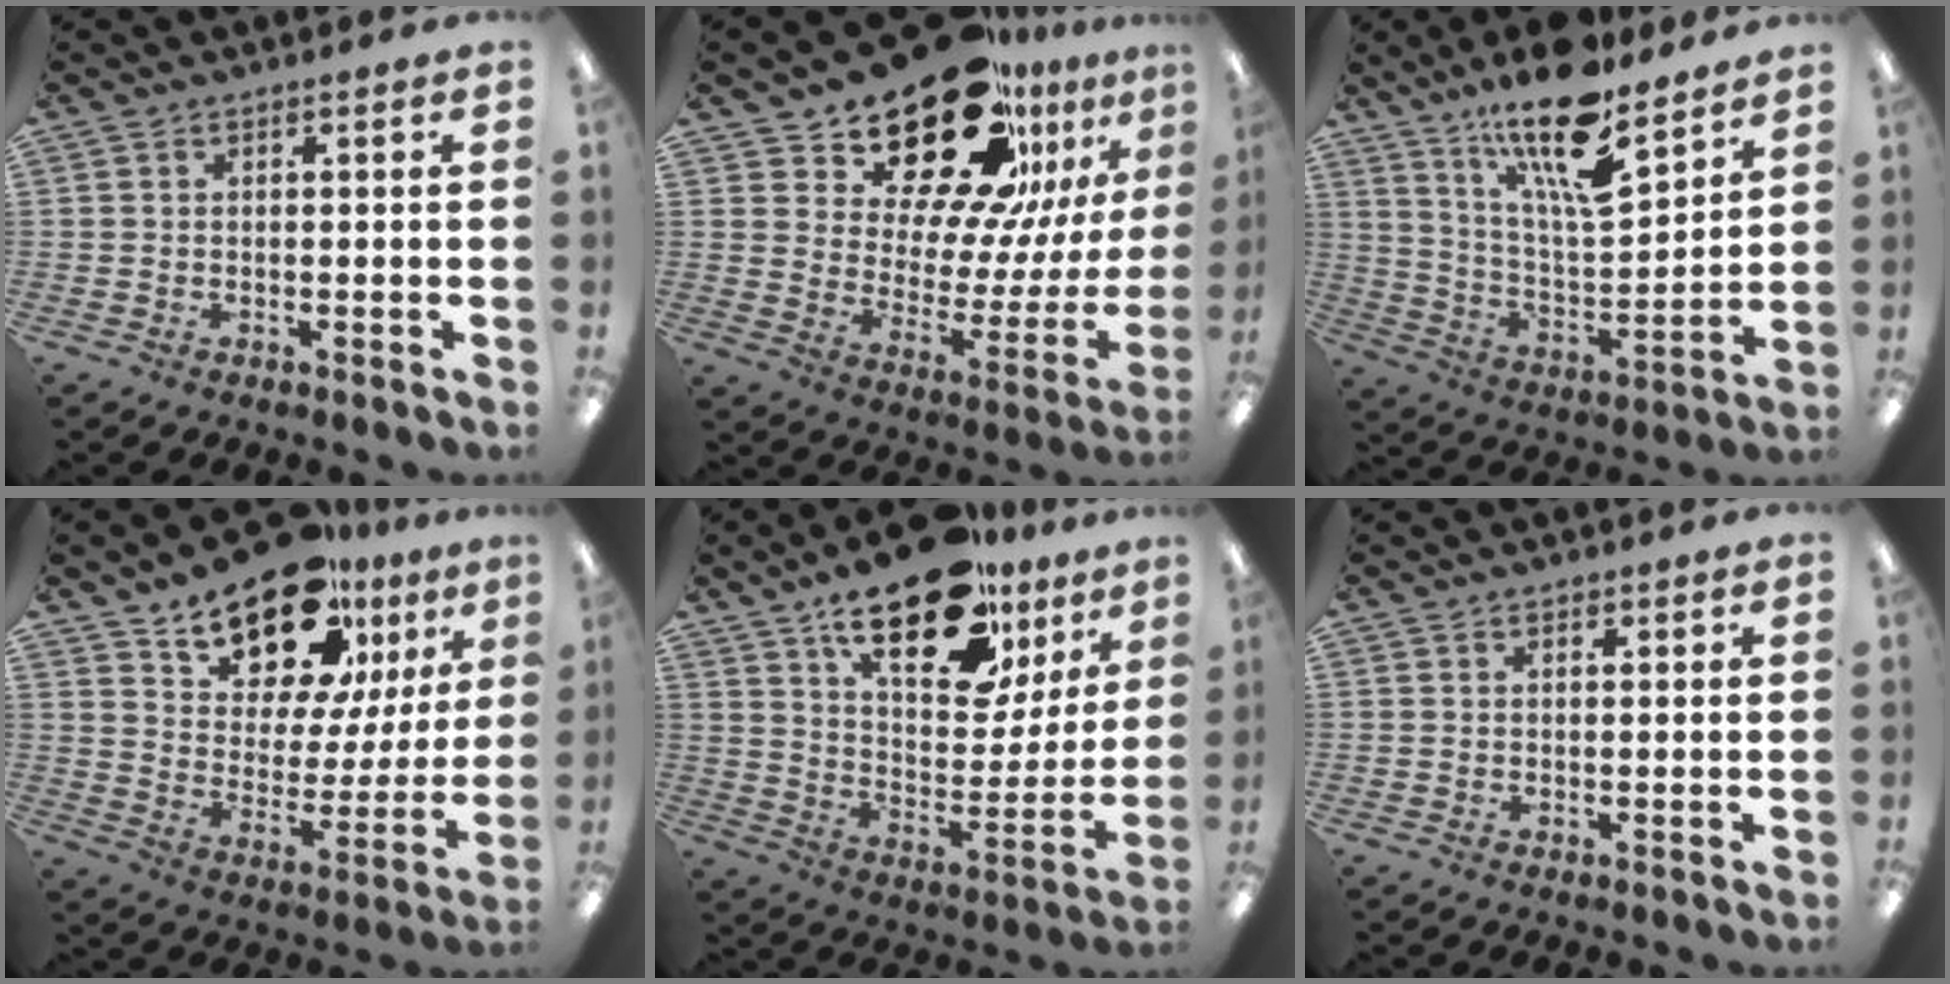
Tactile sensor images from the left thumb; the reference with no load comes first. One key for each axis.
{"total": 27.2, "fx": 20.5, "fy": 12.2, "fz": 13.0, "tx": -0.201, "ty": -0.131, "tz": 0.357}
{"total": 19.3, "fx": 13.9, "fy": 5.8, "fz": 12.0, "tx": -0.206, "ty": -0.086, "tz": 0.234}
{"total": 18.8, "fx": 14.2, "fy": 9.0, "fz": 8.4, "tx": -0.140, "ty": -0.094, "tz": 0.252}
{"total": 23.5, "fx": 15.8, "fy": 10.1, "fz": 14.3, "tx": -0.213, "ty": -0.093, "tz": 0.268}
{"total": 1.0, "fx": 0.7, "fy": 0.5, "fz": 0.4, "tx": -0.009, "ty": 0.002, "tz": 0.014}